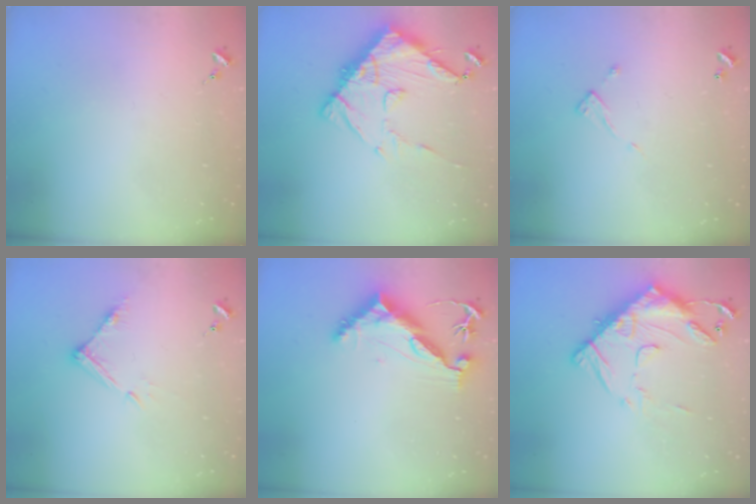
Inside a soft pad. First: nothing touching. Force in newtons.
{"total": 14.1, "press": 14.0, "slide": 1.6}
{"total": 4.7, "press": 4.7, "slide": 0.3}
{"total": 8.0, "press": 8.0, "slide": 0.4}
{"total": 10.5, "press": 10.4, "slide": 1.1}
{"total": 16.8, "press": 16.7, "slide": 1.2}